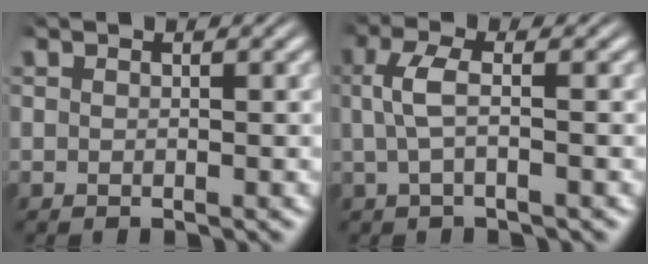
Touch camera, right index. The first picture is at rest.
{"total": 3.0, "force": [0.1, 0.8, 2.9], "torque": [-0.068, 0.003, 0.003]}